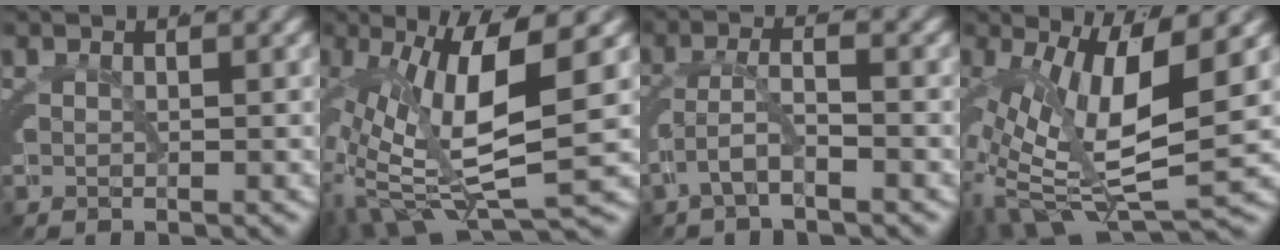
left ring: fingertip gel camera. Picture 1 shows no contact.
{"total": 9.7, "force": [-1.8, 4.0, 8.7], "torque": [-0.147, -0.018, -0.016]}
{"total": 2.5, "force": [-1.7, 0.6, 1.7], "torque": [-0.037, -0.003, -0.031]}
{"total": 9.0, "force": [-2.1, 4.0, 7.8], "torque": [-0.136, -0.026, -0.022]}